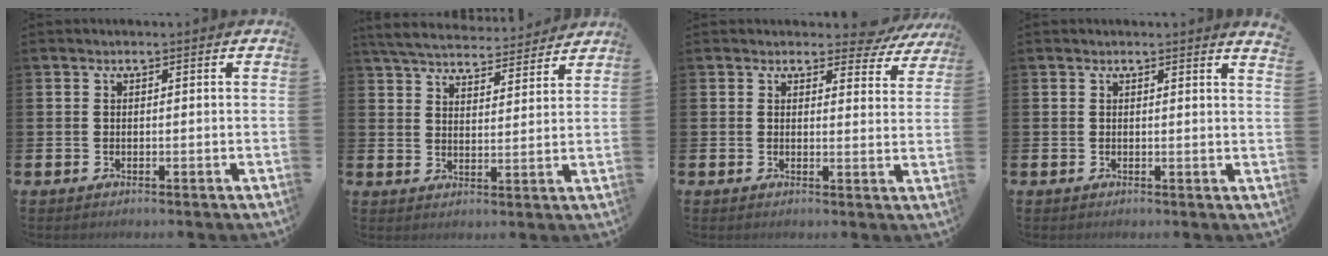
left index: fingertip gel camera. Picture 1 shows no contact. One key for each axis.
{"total": 5.6, "fx": 5.5, "fy": 1.0, "fz": 0.9, "tx": -0.036, "ty": -0.038, "tz": 0.095}
{"total": 2.9, "fx": 2.5, "fy": 1.3, "fz": 0.4, "tx": 0.000, "ty": -0.015, "tz": 0.040}
{"total": 0.9, "fx": 0.8, "fy": -0.2, "fz": 0.2, "tx": 0.005, "ty": -0.006, "tz": 0.014}